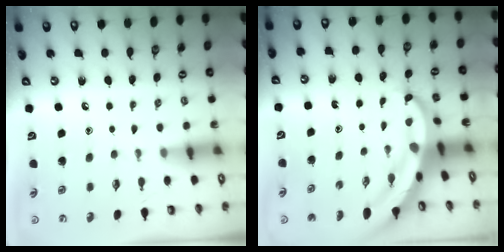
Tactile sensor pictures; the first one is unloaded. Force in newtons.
{"total": 6.6, "press": 6.6, "slide": 0.9}